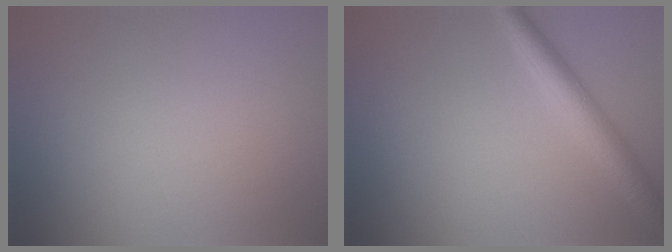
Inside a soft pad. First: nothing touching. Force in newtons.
{"total": 3.1, "press": 3.1, "slide": 0.2}